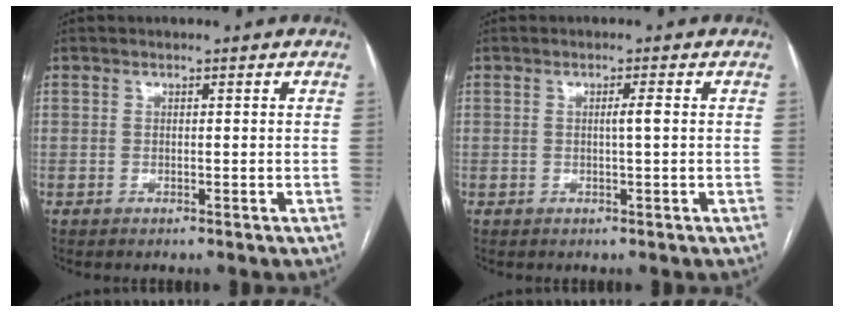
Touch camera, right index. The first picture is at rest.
{"total": 1.4, "force": [0.1, -0.2, 1.4], "torque": [-0.025, 0.001, 0.001]}